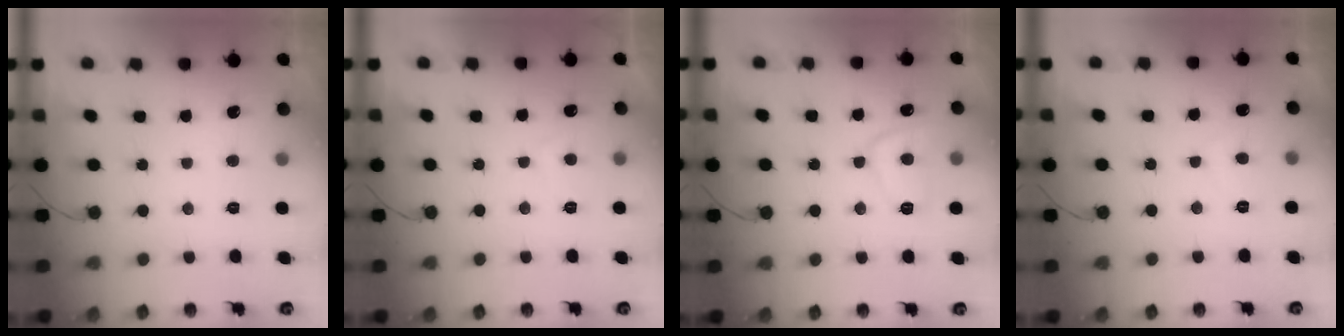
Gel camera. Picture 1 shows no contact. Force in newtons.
{"total": 1.8, "press": 1.6, "slide": 0.6}
{"total": 8.2, "press": 8.2, "slide": 0.8}
{"total": 2.2, "press": 2.1, "slide": 0.7}